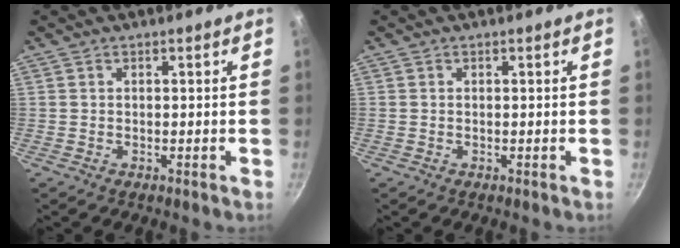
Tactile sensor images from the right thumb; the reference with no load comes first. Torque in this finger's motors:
{"motor_torque": [0.21, 0.12, 0.09, 0.41, 0.05]}